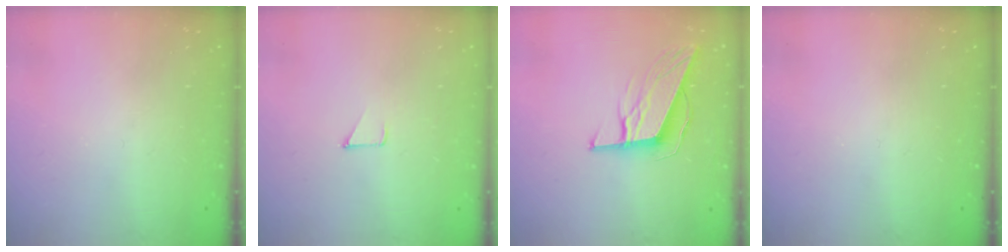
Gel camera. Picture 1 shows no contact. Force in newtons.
{"total": 2.9, "press": 2.8, "slide": 0.3}
{"total": 9.7, "press": 9.5, "slide": 1.9}
{"total": 0.0}